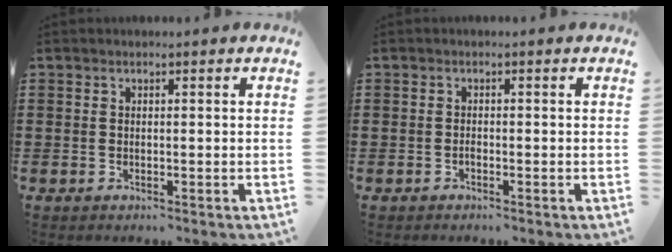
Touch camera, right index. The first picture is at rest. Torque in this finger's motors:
{"motor_torque": [1.49, 0.65, 0.01, -0.01]}